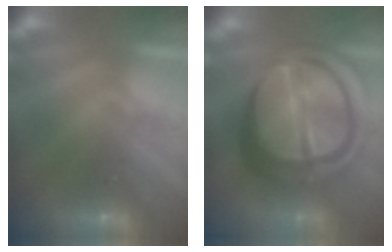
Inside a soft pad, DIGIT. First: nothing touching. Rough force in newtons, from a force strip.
{"total": 7.8}